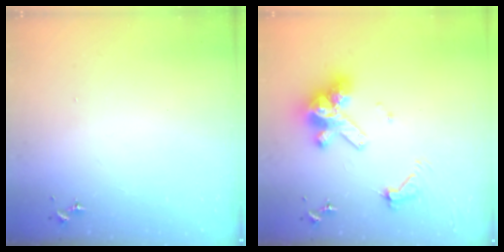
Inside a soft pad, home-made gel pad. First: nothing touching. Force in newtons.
{"total": 14.4, "press": 14.3, "slide": 1.9}